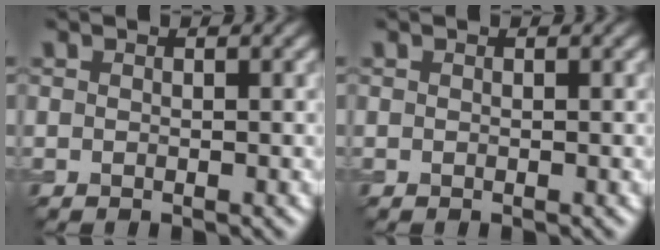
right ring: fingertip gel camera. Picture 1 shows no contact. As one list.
[{"total": 0.0}]